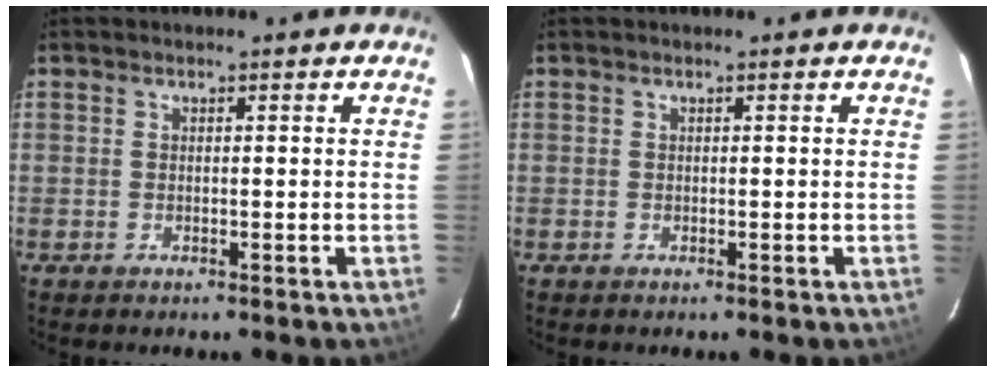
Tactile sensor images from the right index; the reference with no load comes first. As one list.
[{"total": 0.0}]